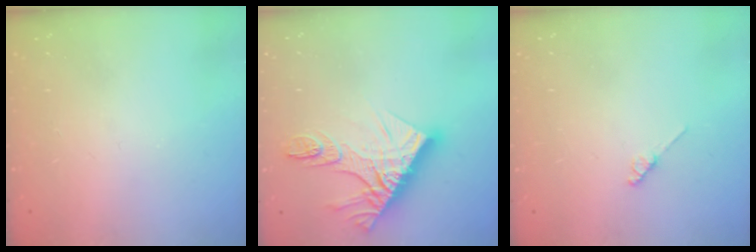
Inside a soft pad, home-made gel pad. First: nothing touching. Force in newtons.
{"total": 16.4, "press": 16.3, "slide": 1.5}
{"total": 2.0, "press": 1.9, "slide": 0.3}